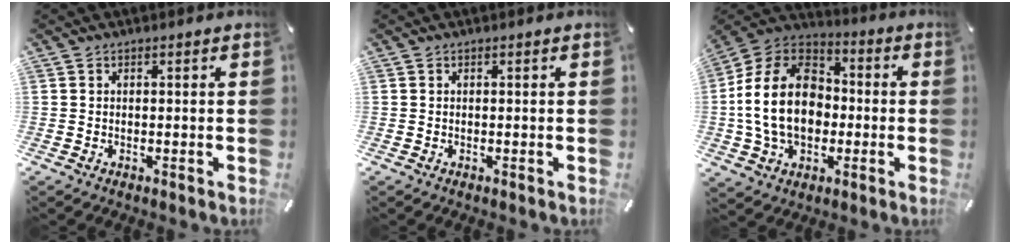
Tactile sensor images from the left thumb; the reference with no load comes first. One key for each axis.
{"total": 0.0}
{"total": 17.7, "fx": -1.8, "fy": 13.6, "fz": 11.2, "tx": -0.260, "ty": 0.020, "tz": -0.035}